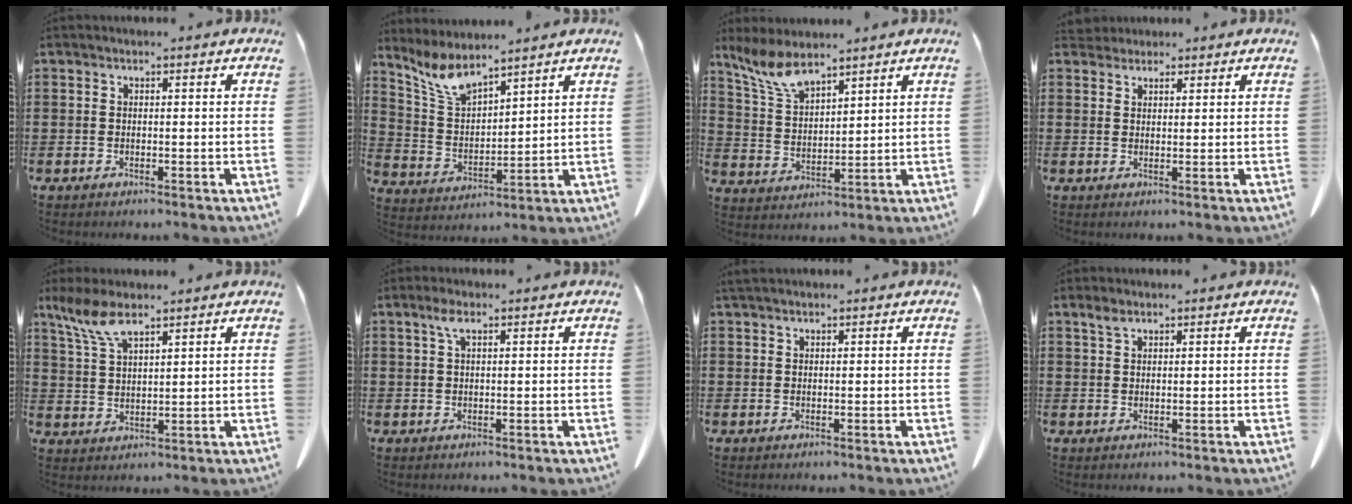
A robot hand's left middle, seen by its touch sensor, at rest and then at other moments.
{"total": 7.2, "force": [6.0, 2.0, 3.5], "torque": [-0.091, -0.018, 0.109]}
{"total": 7.1, "force": [5.5, 2.4, 3.9], "torque": [-0.097, -0.011, 0.100]}
{"total": 2.2, "force": [1.9, 1.0, 0.2], "torque": [-0.002, 0.004, 0.036]}
{"total": 6.4, "force": [4.4, 1.7, 4.2], "torque": [-0.102, -0.006, 0.078]}
{"total": 2.4, "force": [1.1, 0.6, 2.1], "torque": [-0.045, 0.006, 0.017]}
{"total": 0.6, "force": [0.6, 0.2, 0.2], "torque": [-0.008, 0.001, 0.011]}
{"total": 1.7, "force": [1.1, 0.6, 1.0], "torque": [-0.025, 0.002, 0.021]}